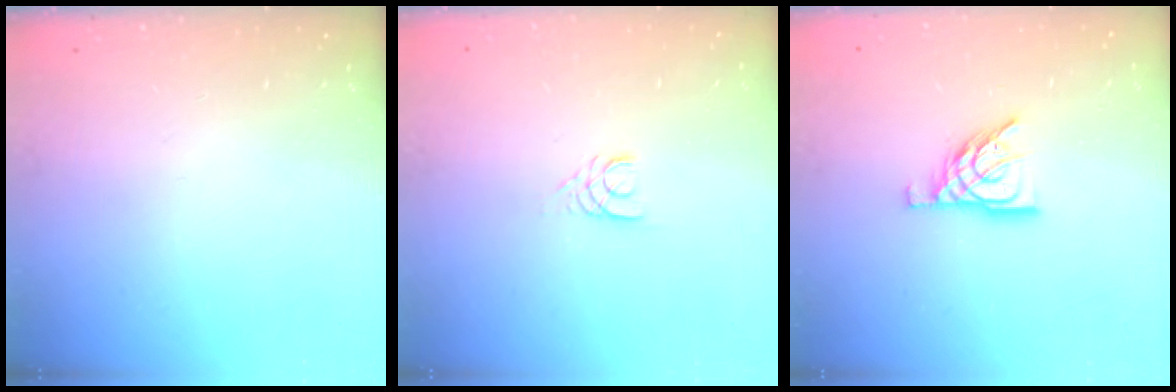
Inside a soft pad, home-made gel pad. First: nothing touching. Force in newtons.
{"total": 3.1, "press": 3.1, "slide": 0.3}
{"total": 10.3, "press": 10.2, "slide": 0.8}